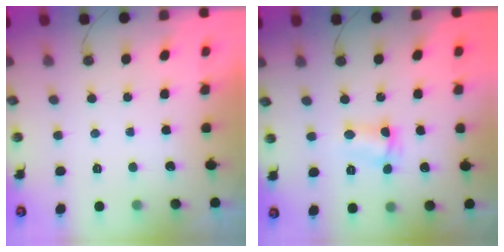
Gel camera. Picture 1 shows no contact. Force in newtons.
{"total": 4.0, "press": 3.9, "slide": 0.9}